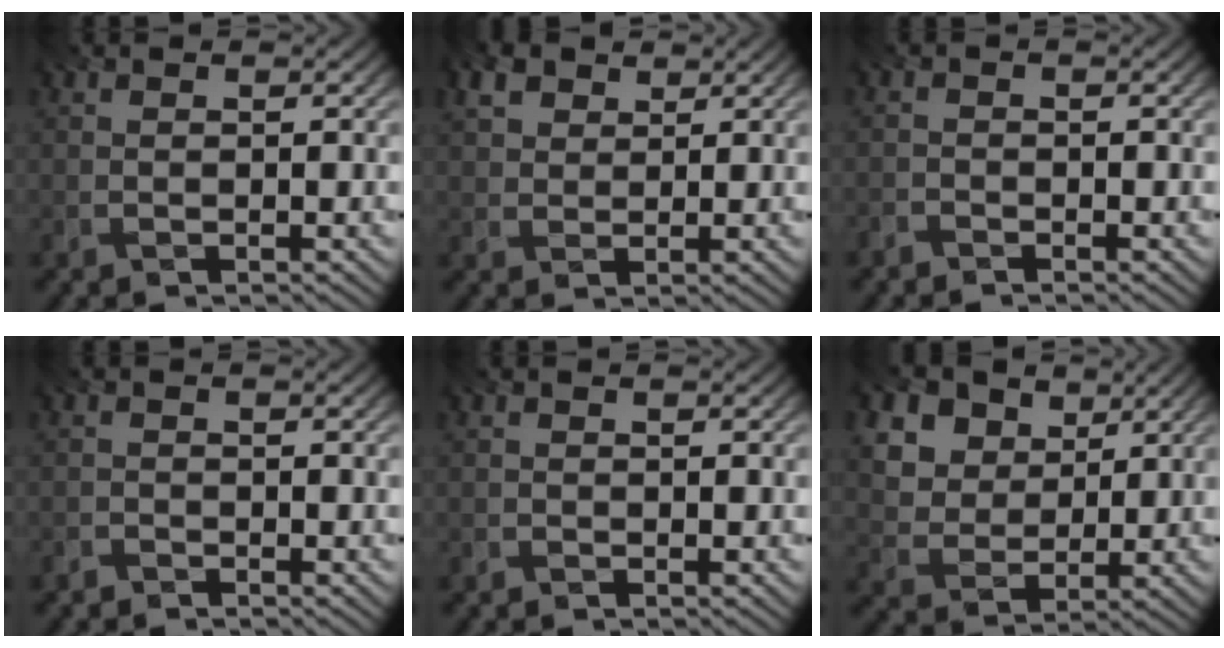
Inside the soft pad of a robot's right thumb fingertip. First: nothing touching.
{"total": 3.3, "force": [1.9, 2.2, 1.6], "torque": [-0.044, 0.003, 0.039]}
{"total": 2.3, "force": [-2.3, 0.3, -0.2], "torque": [0.004, -0.002, -0.054]}
{"total": 2.4, "force": [-2.3, 0.3, -0.4], "torque": [0.007, -0.001, -0.055]}
{"total": 1.1, "force": [-1.0, 0.5, -0.1], "torque": [-0.002, 0.000, -0.021]}
{"total": 13.4, "force": [7.5, 9.4, 5.8], "torque": [-0.188, 0.015, 0.153]}